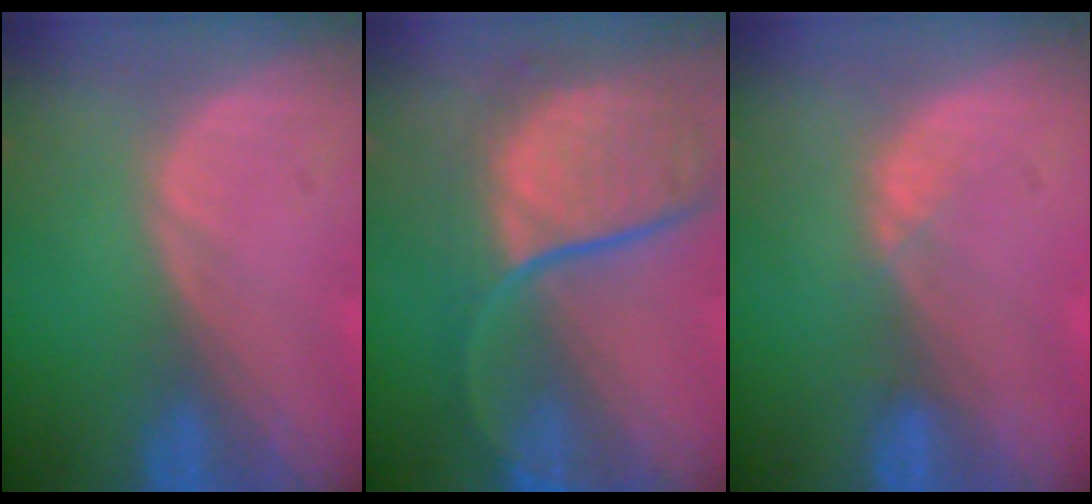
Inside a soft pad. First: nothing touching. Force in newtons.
{"total": 11.3, "press": 9.9, "slide": 5.5}
{"total": 1.4, "press": 1.2, "slide": 0.7}